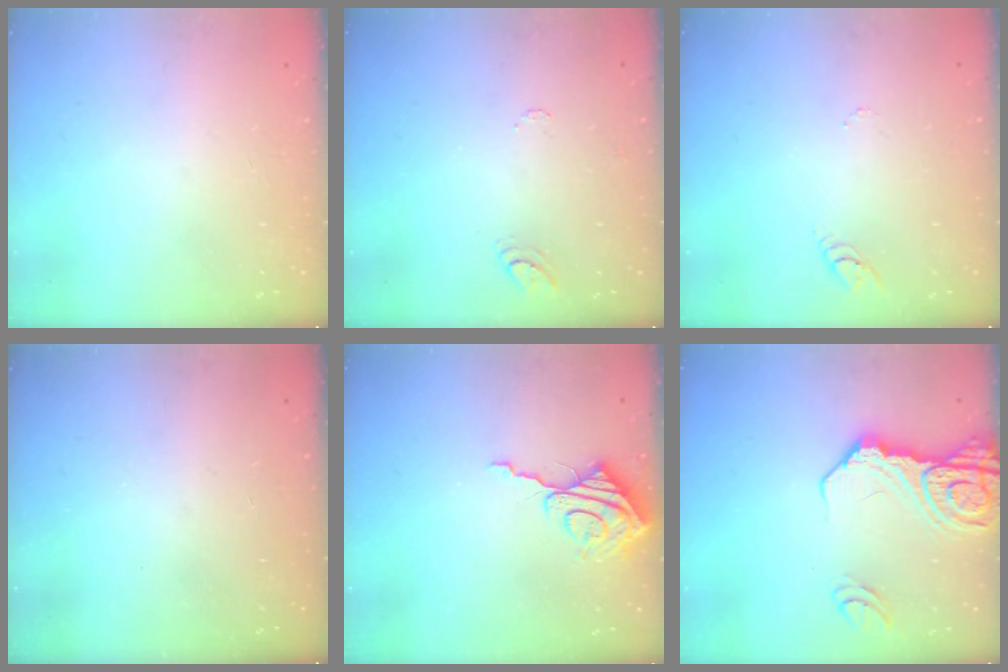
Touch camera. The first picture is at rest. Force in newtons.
{"total": 5.5, "press": 5.5, "slide": 0.7}
{"total": 2.7, "press": 2.7, "slide": 0.2}
{"total": 0.0}
{"total": 9.0, "press": 9.0, "slide": 0.8}
{"total": 16.1, "press": 16.0, "slide": 1.8}